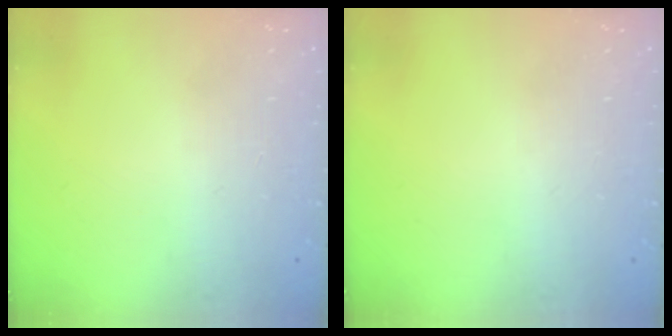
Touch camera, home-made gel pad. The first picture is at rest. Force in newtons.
{"total": 0.0}